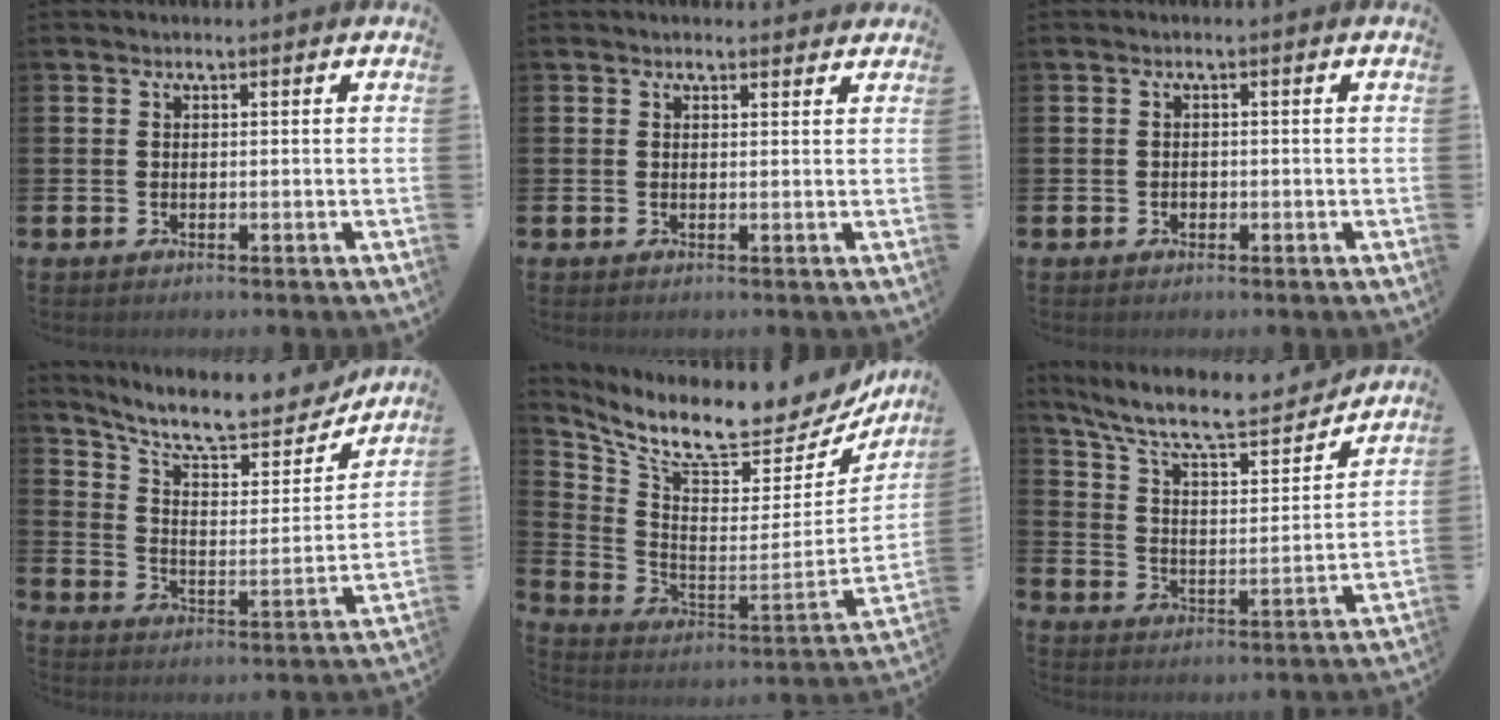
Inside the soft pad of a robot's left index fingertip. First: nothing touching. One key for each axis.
{"total": 1.0, "fx": 0.9, "fy": 0.4, "fz": 0.1, "tx": 0.005, "ty": 0.004, "tz": 0.015}
{"total": 0.8, "fx": -0.3, "fy": 0.7, "fz": 0.3, "tx": -0.006, "ty": 0.005, "tz": -0.008}
{"total": 11.1, "fx": 9.7, "fy": 3.0, "fz": 4.5, "tx": -0.118, "ty": -0.065, "tz": 0.167}
{"total": 9.3, "fx": 7.8, "fy": 2.3, "fz": 4.5, "tx": -0.107, "ty": -0.080, "tz": 0.125}
{"total": 10.2, "fx": 9.1, "fy": 2.3, "fz": 4.1, "tx": -0.115, "ty": -0.059, "tz": 0.155}